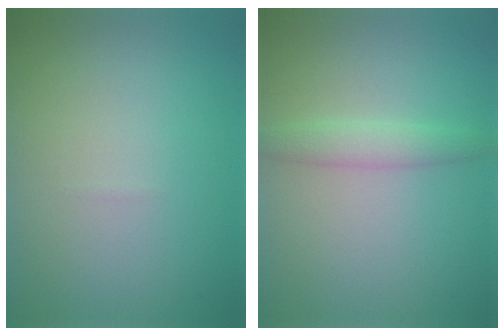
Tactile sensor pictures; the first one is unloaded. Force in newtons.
{"total": 2.0, "press": 2.0, "slide": 0.2}